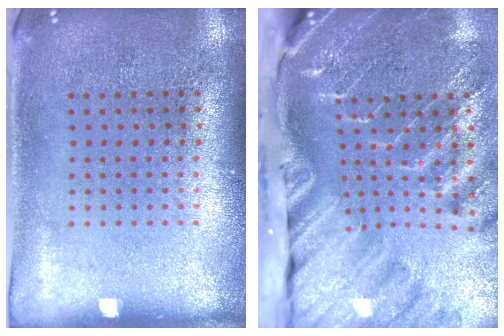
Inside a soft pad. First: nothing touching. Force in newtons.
{"total": 4.4, "press": 3.3, "slide": 2.9}